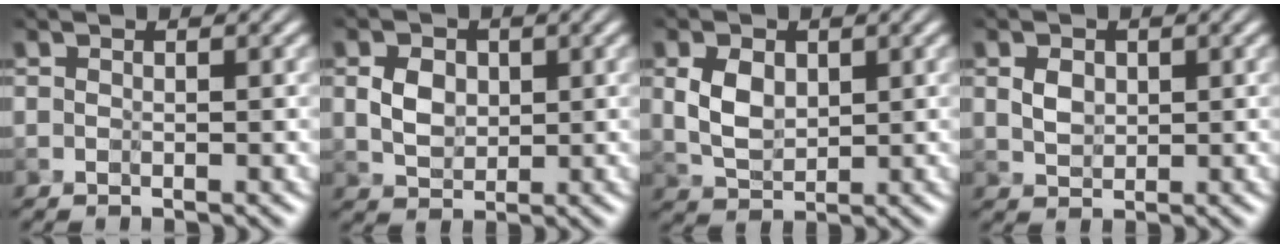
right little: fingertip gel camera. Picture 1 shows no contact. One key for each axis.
{"total": 3.1, "fx": 0.4, "fy": 2.3, "fz": 2.0, "tx": -0.044, "ty": -0.001, "tz": 0.006}
{"total": 3.7, "fx": 0.6, "fy": 2.5, "fz": 2.7, "tx": -0.063, "ty": -0.002, "tz": 0.013}
{"total": 2.1, "fx": 0.4, "fy": 1.6, "fz": 1.3, "tx": -0.031, "ty": -0.001, "tz": 0.010}